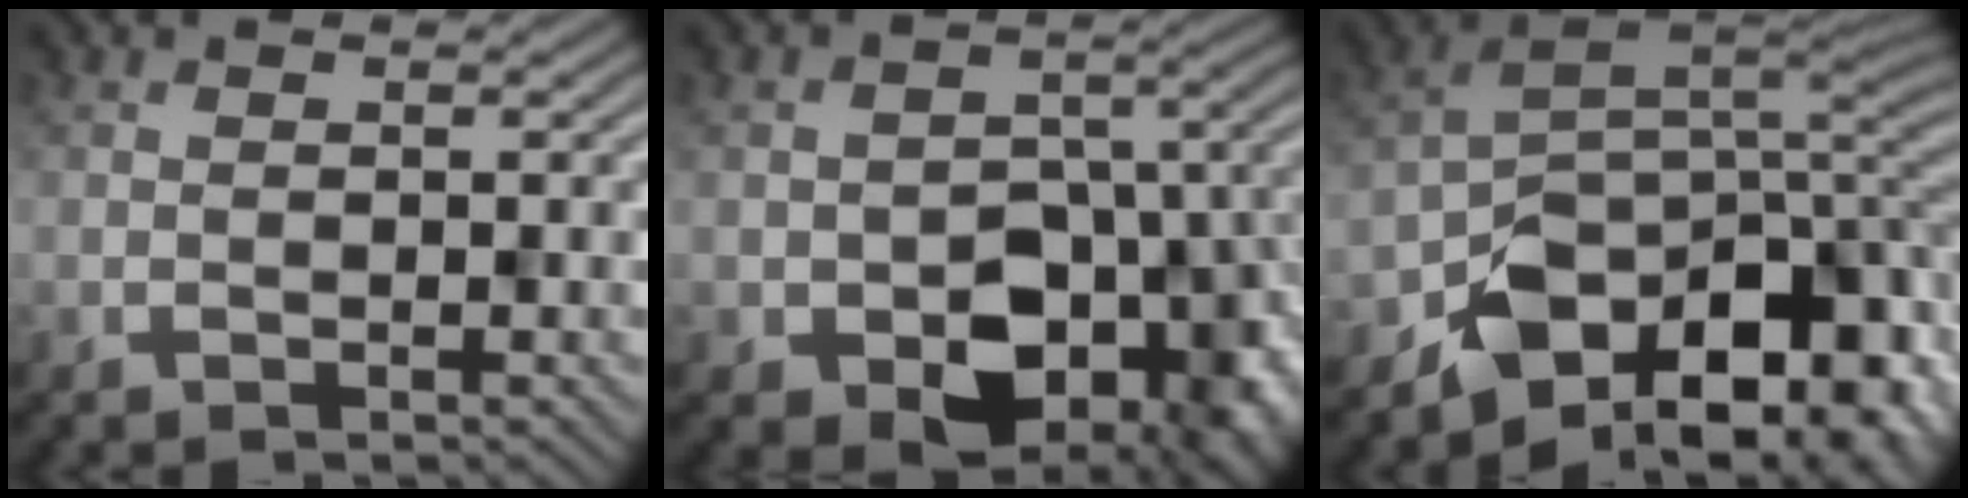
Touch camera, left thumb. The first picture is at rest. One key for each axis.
{"total": 11.9, "fx": -4.6, "fy": 8.4, "fz": 7.0, "tx": -0.089, "ty": -0.040, "tz": -0.063}
{"total": 9.9, "fx": -5.3, "fy": 6.8, "fz": 5.0, "tx": -0.068, "ty": -0.019, "tz": -0.094}